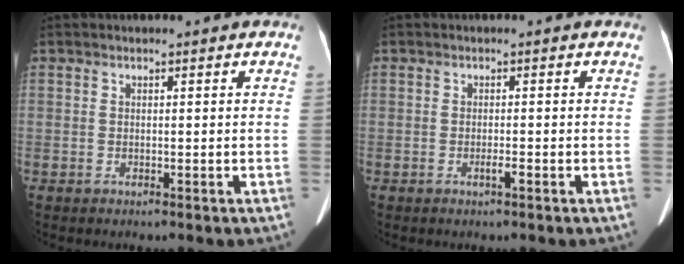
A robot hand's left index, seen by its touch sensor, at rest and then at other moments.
{"total": 1.0, "force": [-0.6, 0.0, 0.8], "torque": [-0.015, 0.000, -0.012]}